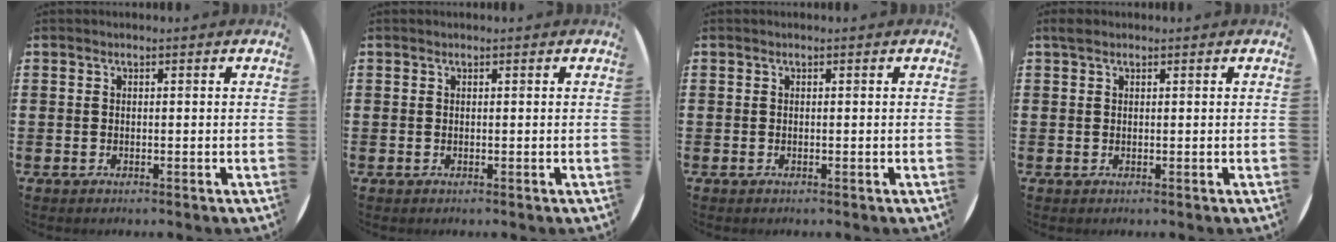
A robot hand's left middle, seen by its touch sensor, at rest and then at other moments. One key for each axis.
{"total": 0.0}
{"total": 0.0}
{"total": 1.0, "fx": 0.8, "fy": 0.5, "fz": 0.3, "tx": 0.001, "ty": 0.001, "tz": 0.013}